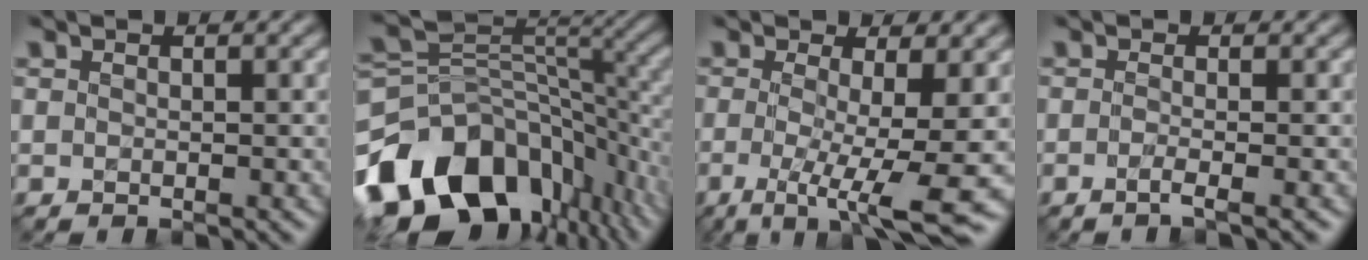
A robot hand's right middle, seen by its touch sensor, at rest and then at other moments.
{"total": 14.9, "force": [-6.9, 9.3, 9.3], "torque": [-0.194, -0.016, -0.109]}
{"total": 8.3, "force": [-1.5, 1.7, 8.0], "torque": [-0.123, -0.018, -0.020]}
{"total": 2.0, "force": [-0.7, 0.6, 1.7], "torque": [-0.018, -0.008, -0.022]}